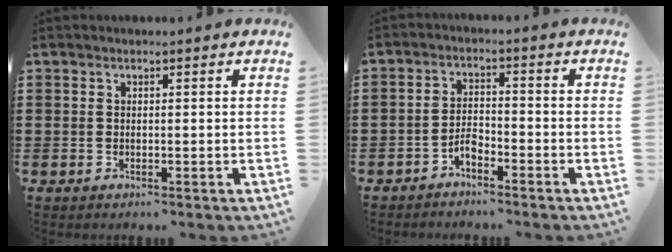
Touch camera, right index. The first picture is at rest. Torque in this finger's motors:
{"motor_torque": [1.95, 0.19, 0.16, -0.01]}